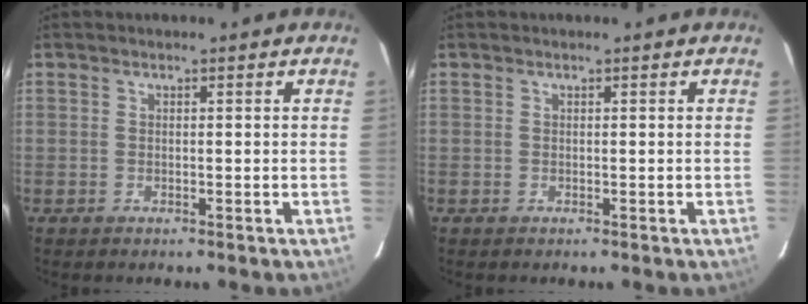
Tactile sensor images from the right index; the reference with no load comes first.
{"total": 0.0}